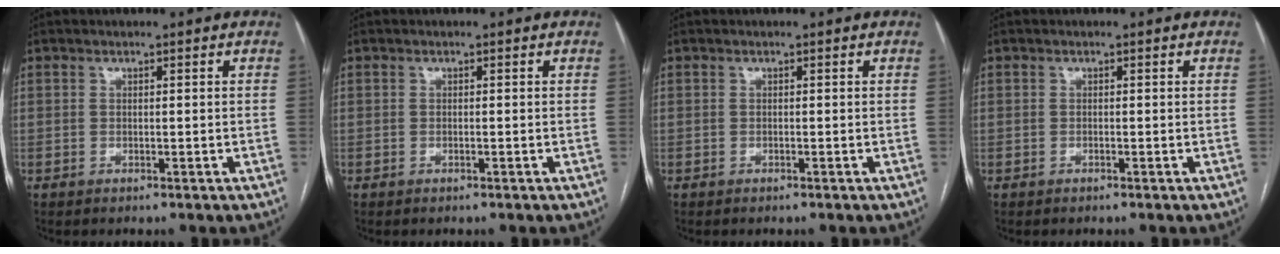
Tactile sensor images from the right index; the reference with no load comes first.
{"total": 0.0}
{"total": 0.0}
{"total": 0.0}